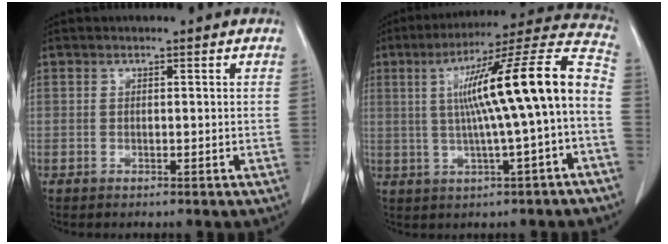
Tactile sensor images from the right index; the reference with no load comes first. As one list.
[{"total": 16.8, "force": [-0.2, 0.3, 16.8], "torque": [-0.253, 0.036, -0.004]}]